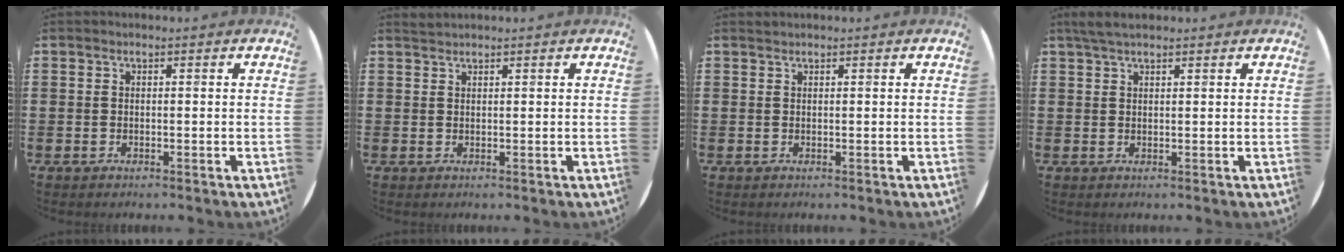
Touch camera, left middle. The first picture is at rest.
{"total": 0.8, "force": [0.8, -0.1, -0.1], "torque": [0.001, 0.001, 0.016]}
{"total": 0.0}
{"total": 2.2, "force": [1.8, 0.5, 1.2], "torque": [-0.026, 0.006, 0.032]}